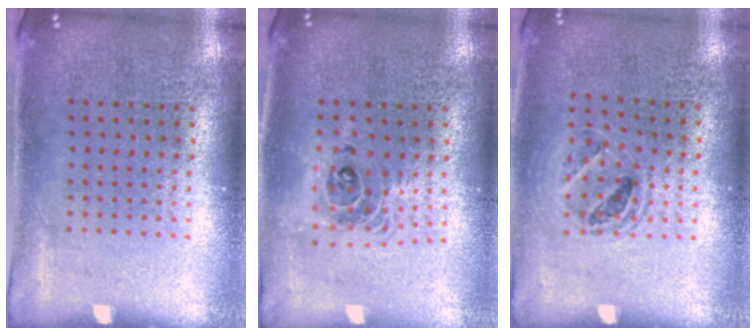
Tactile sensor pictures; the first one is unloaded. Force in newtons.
{"total": 1.6, "press": 1.3, "slide": 0.8}
{"total": 1.3, "press": 1.2, "slide": 0.5}